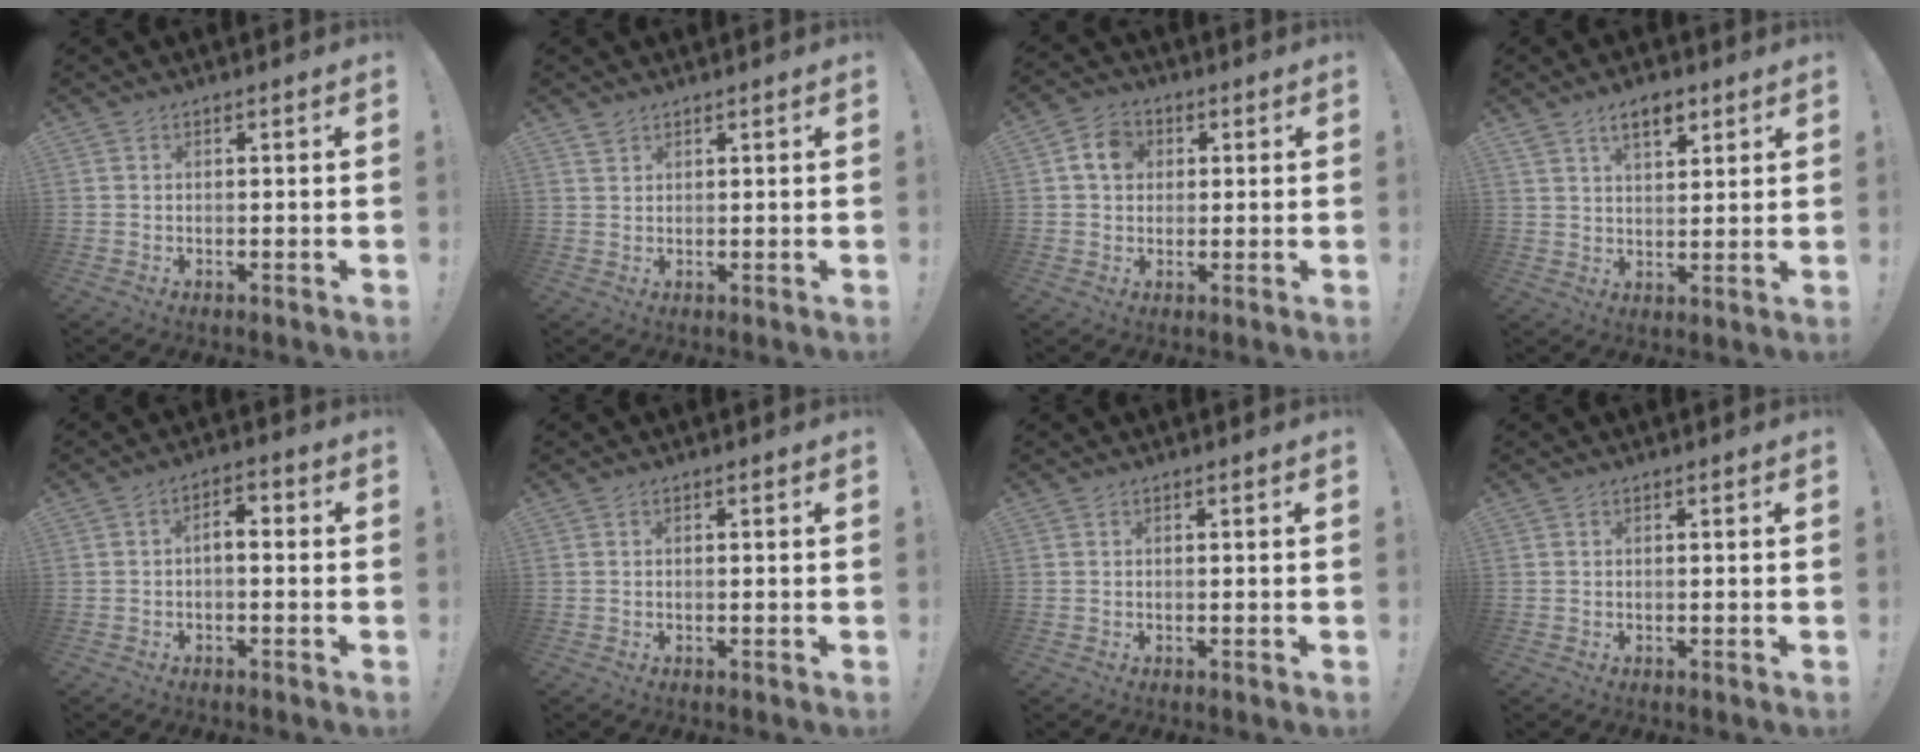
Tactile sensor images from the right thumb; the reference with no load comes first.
{"total": 1.6, "force": [1.4, 0.8, 0.2], "torque": [0.002, -0.006, 0.027]}
{"total": 7.2, "force": [1.7, 5.9, 3.7], "torque": [-0.059, 0.012, 0.034]}
{"total": 7.6, "force": [4.7, 3.8, 4.7], "torque": [-0.070, -0.013, 0.083]}
{"total": 3.7, "force": [-1.0, 1.8, 3.1], "torque": [-0.051, 0.007, -0.021]}
{"total": 0.0}
{"total": 0.0}
{"total": 0.0}